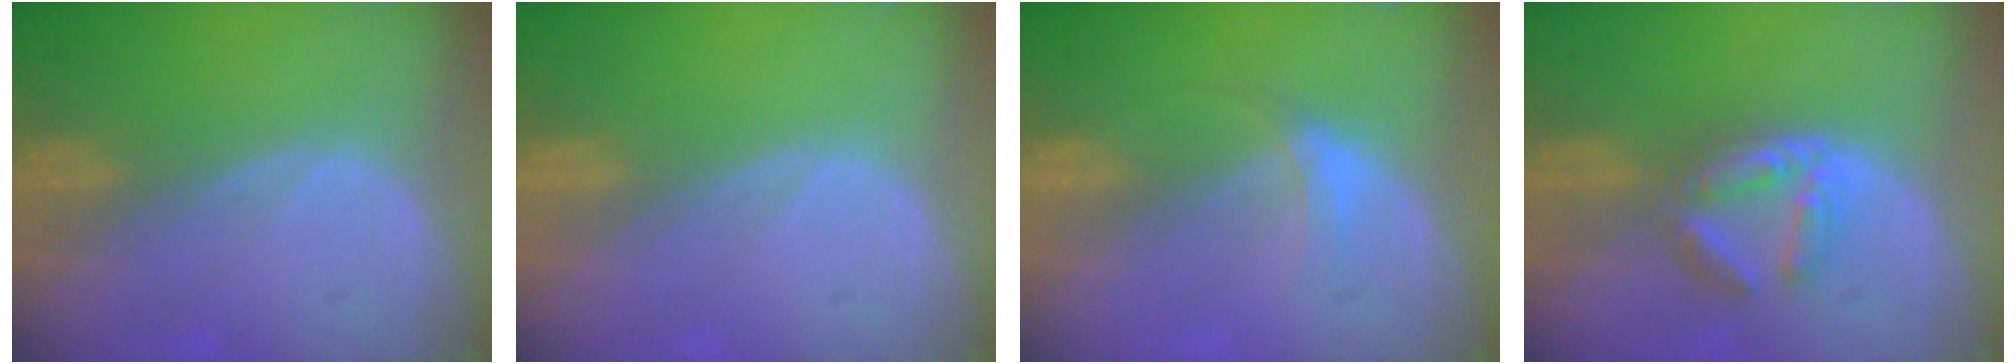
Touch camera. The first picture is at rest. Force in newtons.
{"total": 0.0}
{"total": 2.6, "press": 2.2, "slide": 1.4}
{"total": 5.3, "press": 5.3, "slide": 0.8}